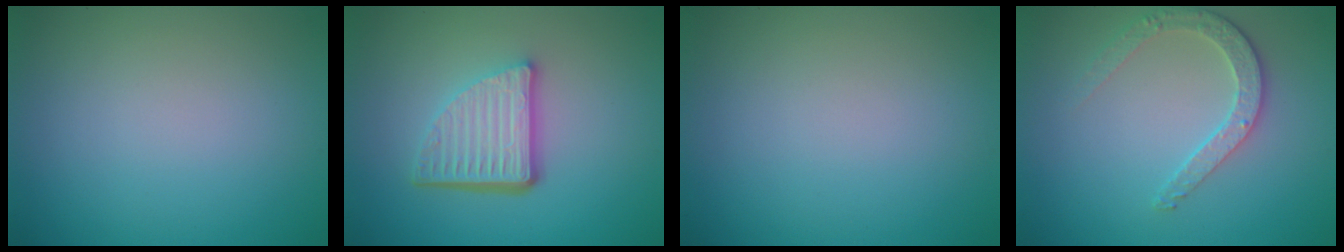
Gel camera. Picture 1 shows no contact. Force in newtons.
{"total": 5.3, "press": 3.7, "slide": 3.9}
{"total": 0.0}
{"total": 2.8, "press": 2.5, "slide": 1.2}